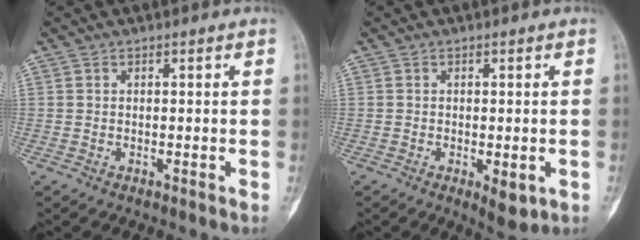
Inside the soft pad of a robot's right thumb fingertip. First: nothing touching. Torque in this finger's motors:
{"motor_torque": [0.70, 0.59, 0.24, -0.35, 0.07]}